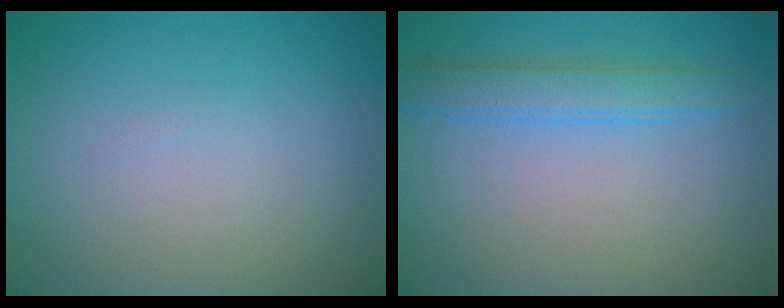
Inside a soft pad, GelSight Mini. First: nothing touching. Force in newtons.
{"total": 2.7, "press": 2.7, "slide": 0.1}